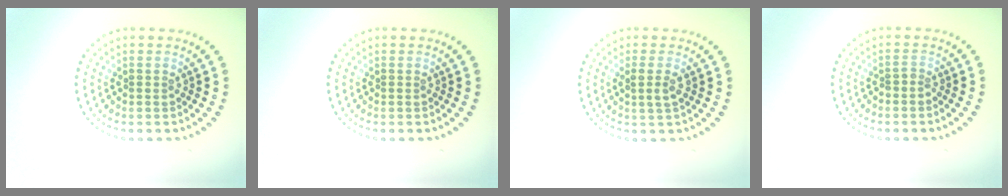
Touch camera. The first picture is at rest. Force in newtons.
{"total": 0.0}
{"total": 1.4, "press": 1.3, "slide": 0.7}
{"total": 0.7, "press": 0.3, "slide": 0.6}